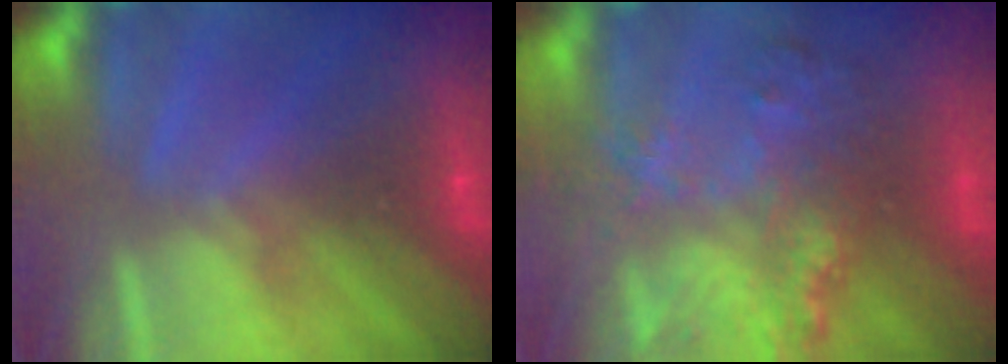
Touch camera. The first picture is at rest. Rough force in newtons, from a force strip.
{"total": 7.9}